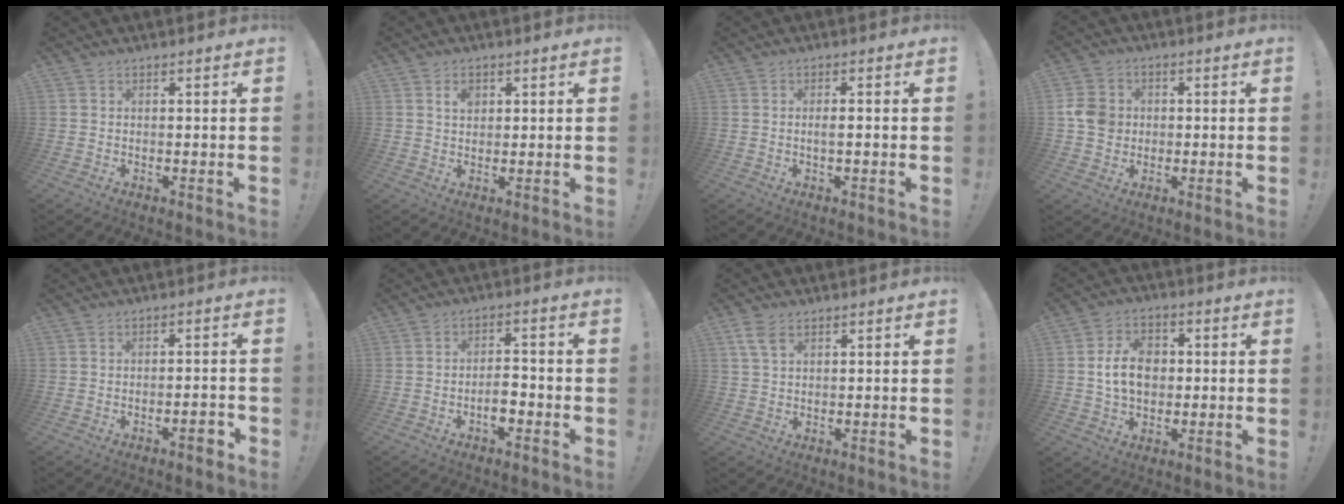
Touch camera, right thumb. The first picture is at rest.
{"total": 3.1, "force": [1.3, 2.1, 1.9], "torque": [-0.025, -0.002, 0.019]}
{"total": 2.3, "force": [-0.7, 0.1, 2.2], "torque": [-0.048, 0.006, -0.013]}
{"total": 7.4, "force": [-0.3, 6.6, 3.3], "torque": [-0.063, 0.014, -0.003]}
{"total": 3.9, "force": [-2.3, 0.8, 3.1], "torque": [-0.052, 0.012, -0.036]}
{"total": 5.2, "force": [-2.5, 2.0, 4.0], "torque": [-0.064, 0.004, -0.043]}
{"total": 4.6, "force": [2.4, 2.4, 3.1], "torque": [-0.058, -0.003, 0.046]}
{"total": 11.0, "force": [0.2, 8.2, 7.3], "torque": [-0.118, 0.013, 0.007]}